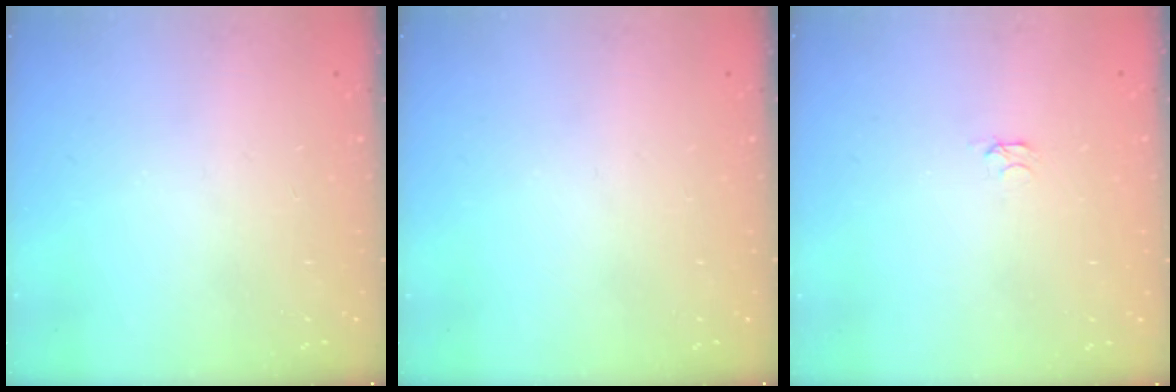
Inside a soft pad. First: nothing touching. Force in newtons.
{"total": 0.0}
{"total": 2.4, "press": 2.3, "slide": 0.4}